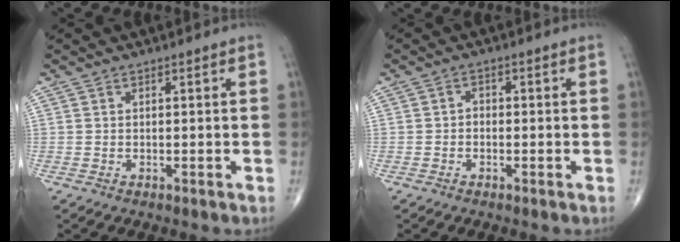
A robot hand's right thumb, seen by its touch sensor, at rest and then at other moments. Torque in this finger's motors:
{"motor_torque": [-0.40, 0.26, 0.11, 0.04, 0.03]}